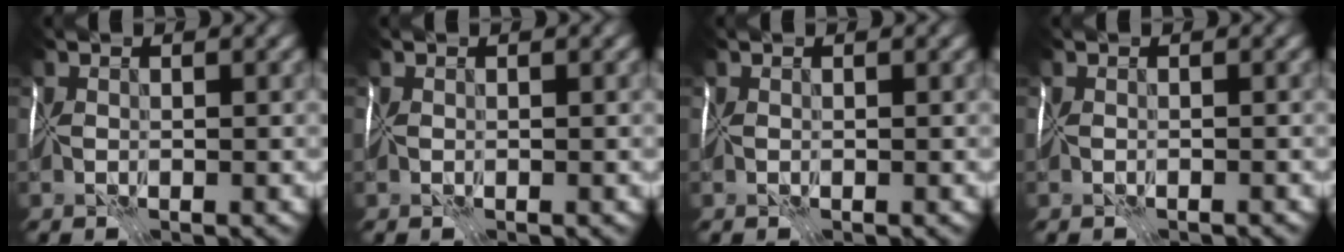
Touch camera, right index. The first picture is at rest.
{"total": 0.0}
{"total": 0.0}
{"total": 1.0, "force": [-0.9, 0.0, -0.2], "torque": [0.019, -0.008, -0.021]}